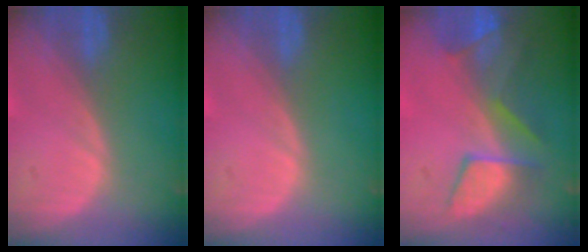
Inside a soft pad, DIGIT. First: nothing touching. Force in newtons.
{"total": 0.0}
{"total": 7.6, "press": 7.5, "slide": 1.2}